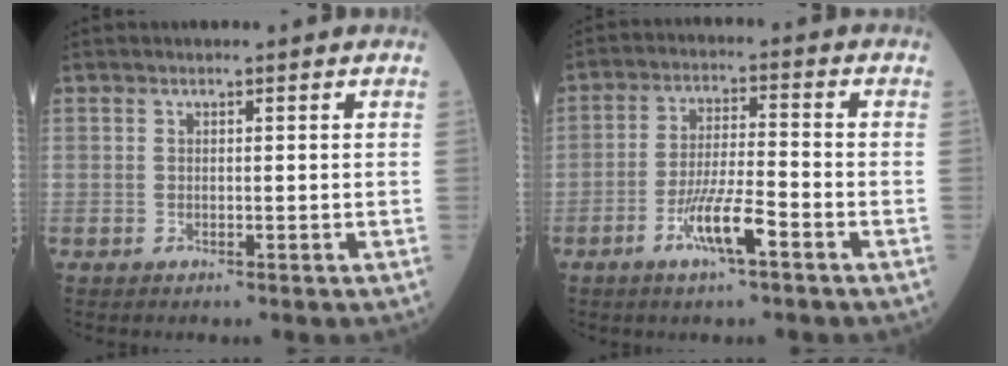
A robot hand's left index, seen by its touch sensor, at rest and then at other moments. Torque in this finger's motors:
{"motor_torque": [0.99, 0.52, 0.29, 0.13]}